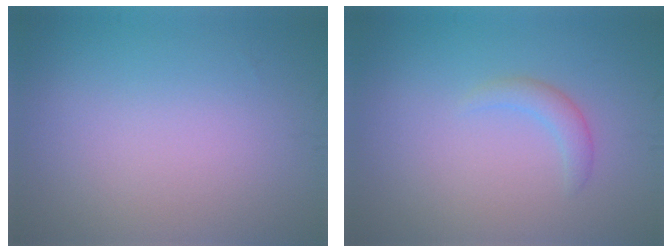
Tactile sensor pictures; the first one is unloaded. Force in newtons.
{"total": 1.5, "press": 1.5, "slide": 0.1}